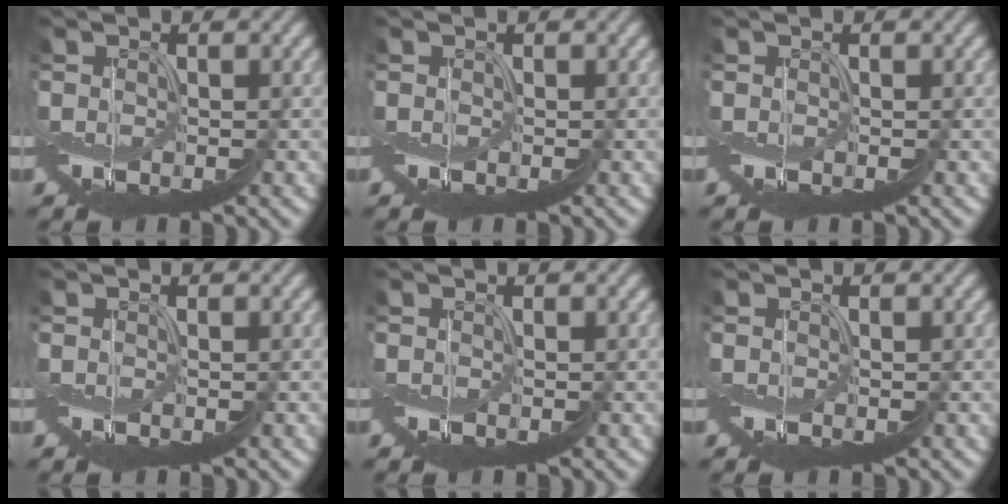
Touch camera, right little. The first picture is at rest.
{"total": 0.0}
{"total": 0.0}
{"total": 0.0}
{"total": 0.0}
{"total": 0.0}